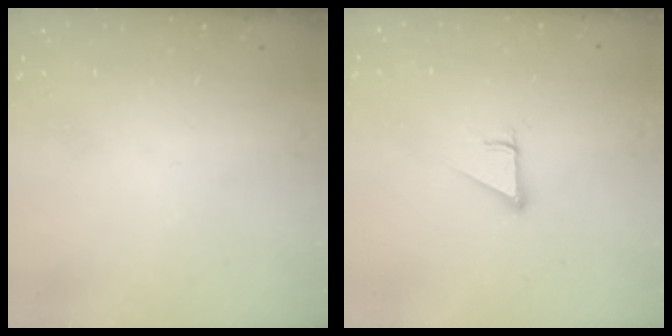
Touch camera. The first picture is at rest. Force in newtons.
{"total": 2.7, "press": 2.7, "slide": 0.0}